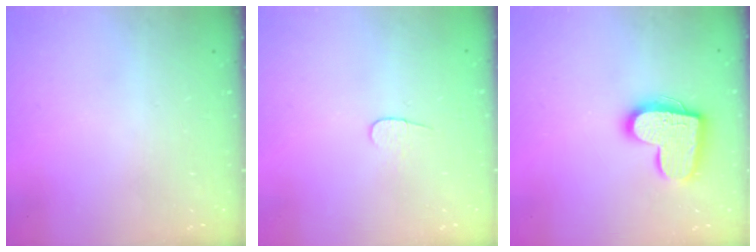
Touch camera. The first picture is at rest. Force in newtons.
{"total": 4.8, "press": 4.8, "slide": 0.5}
{"total": 16.4, "press": 16.4, "slide": 1.2}